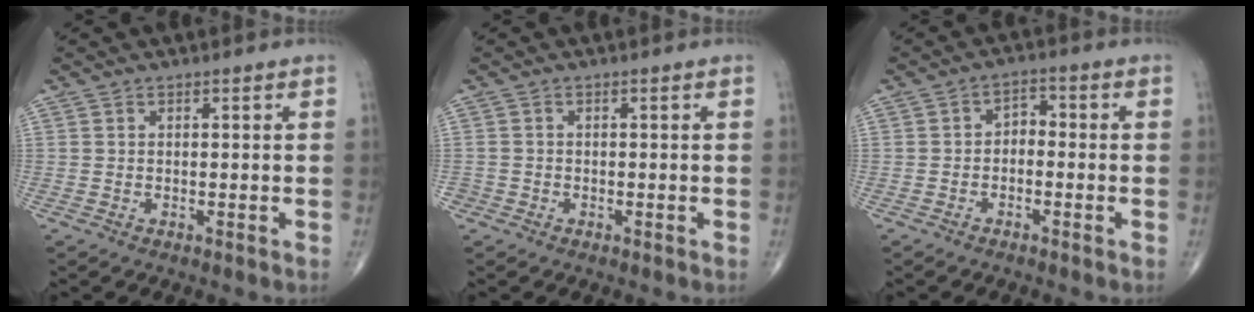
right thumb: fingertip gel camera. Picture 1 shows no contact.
{"total": 1.1, "force": [-0.6, 0.9, 0.0], "torque": [0.003, 0.003, -0.015]}
{"total": 3.0, "force": [-0.8, 2.1, 2.0], "torque": [-0.017, 0.020, -0.026]}